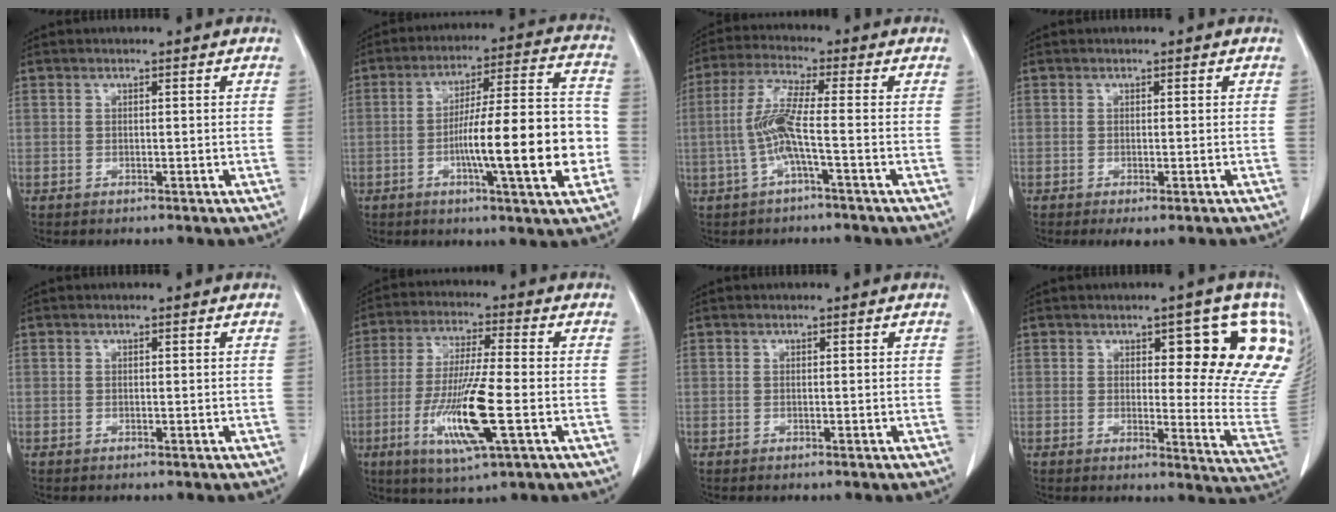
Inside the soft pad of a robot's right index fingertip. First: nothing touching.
{"total": 16.8, "force": [-3.7, 1.5, 16.3], "torque": [-0.253, 0.013, -0.057]}
{"total": 6.8, "force": [-1.4, -0.1, 6.7], "torque": [-0.147, 0.009, -0.032]}
{"total": 2.4, "force": [-1.6, 0.6, 1.6], "torque": [-0.015, -0.005, -0.024]}
{"total": 0.0}
{"total": 13.0, "force": [-3.6, 0.8, 12.4], "torque": [-0.247, -0.020, -0.068]}
{"total": 0.0}
{"total": 14.0, "force": [5.9, 3.7, 12.2], "torque": [-0.138, -0.013, 0.061]}